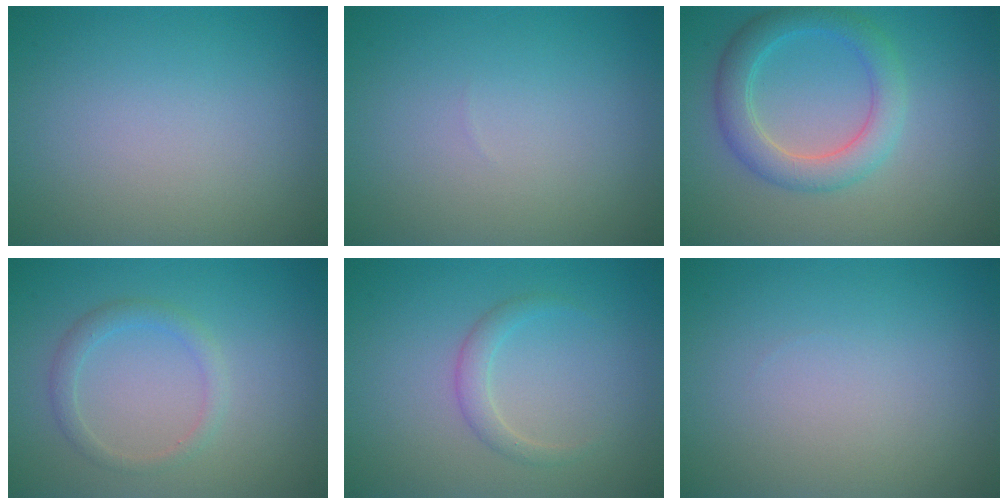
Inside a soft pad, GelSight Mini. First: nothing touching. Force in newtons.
{"total": 0.0}
{"total": 4.1, "press": 4.1, "slide": 0.3}
{"total": 1.7, "press": 1.7, "slide": 0.2}
{"total": 1.5, "press": 1.5, "slide": 0.1}
{"total": 0.0}